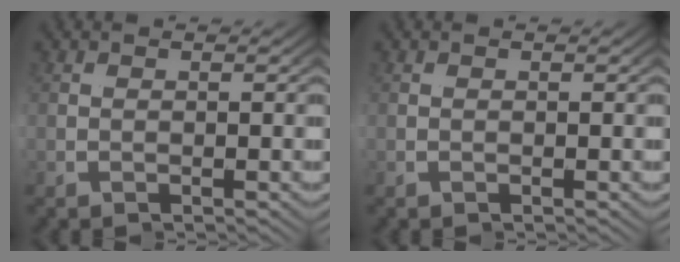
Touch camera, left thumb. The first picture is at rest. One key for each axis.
{"total": 0.0}